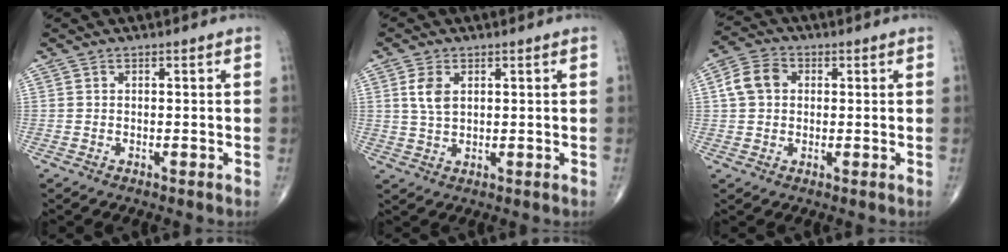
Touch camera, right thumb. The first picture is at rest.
{"total": 4.4, "force": [1.4, 2.6, 3.2], "torque": [-0.061, -0.003, 0.030]}
{"total": 6.4, "force": [1.0, 5.1, 3.8], "torque": [-0.068, 0.014, 0.013]}